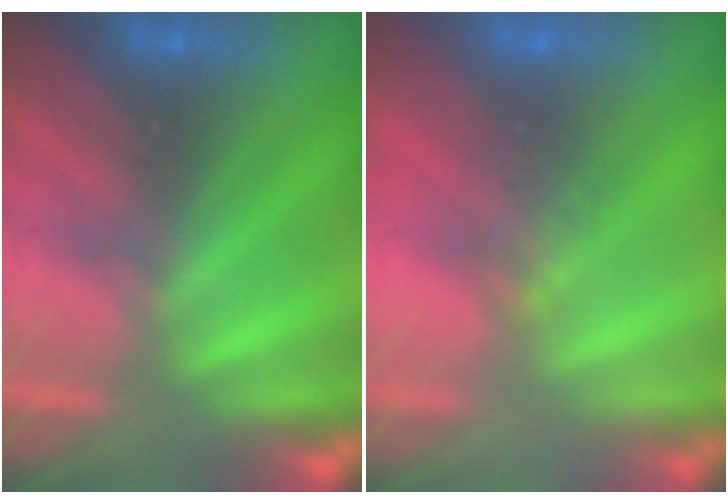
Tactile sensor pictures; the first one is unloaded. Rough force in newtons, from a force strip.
{"total": 4.5}